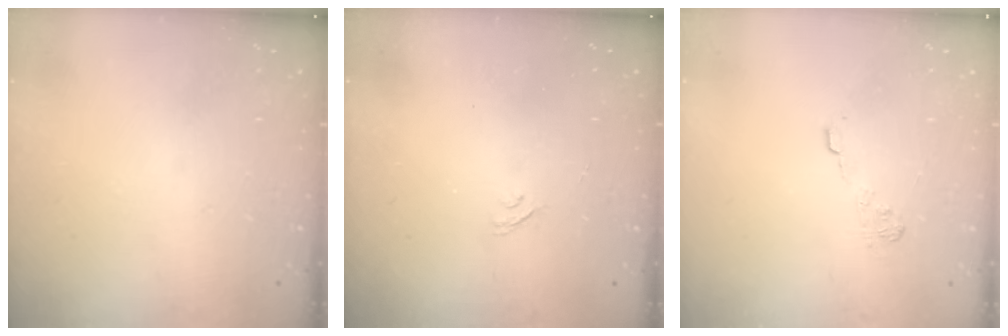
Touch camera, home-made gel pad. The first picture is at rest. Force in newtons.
{"total": 2.2, "press": 1.9, "slide": 1.1}
{"total": 8.7, "press": 8.6, "slide": 1.3}